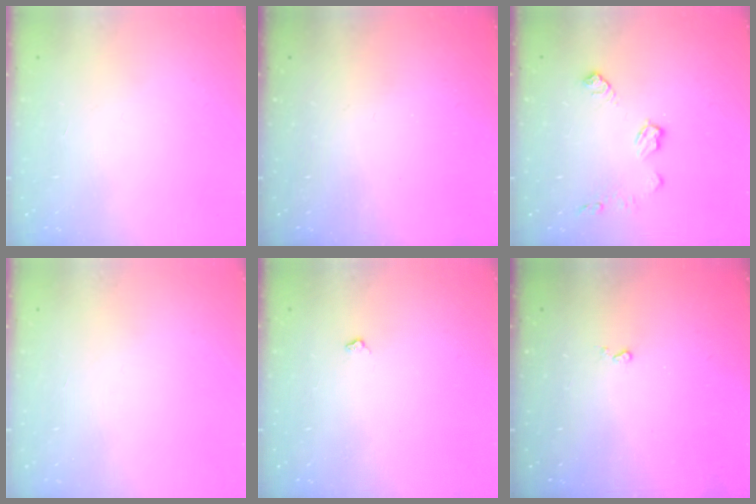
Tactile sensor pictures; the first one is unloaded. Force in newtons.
{"total": 0.0}
{"total": 7.9, "press": 7.9, "slide": 0.3}
{"total": 0.0}
{"total": 2.4, "press": 2.4, "slide": 0.5}
{"total": 3.0, "press": 3.0, "slide": 0.5}